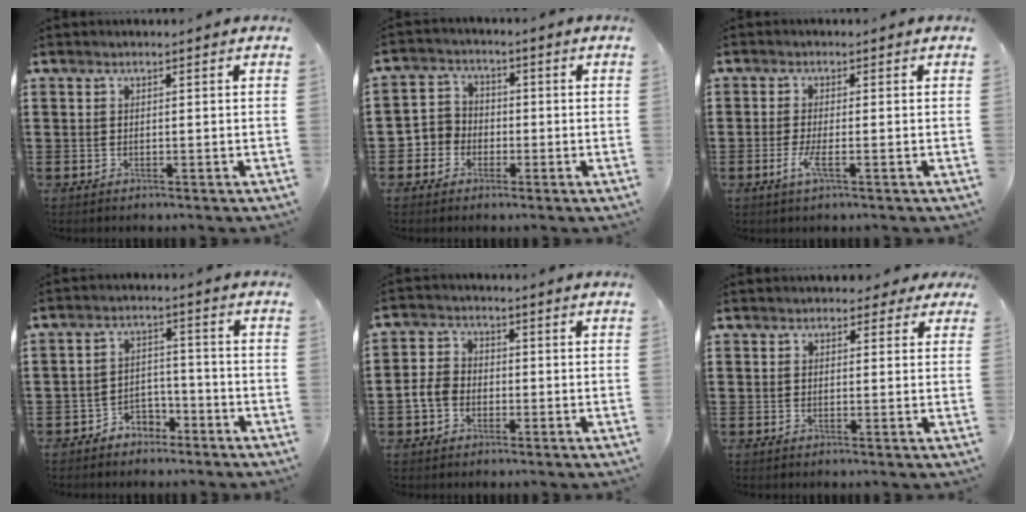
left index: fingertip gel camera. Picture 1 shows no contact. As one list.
[{"total": 4.2, "force": [-2.0, 3.7, 0.4], "torque": [-0.038, 0.005, -0.048]}, {"total": 3.1, "force": [-1.1, 0.4, 2.8], "torque": [-0.069, -0.010, -0.026]}, {"total": 4.0, "force": [-3.5, 1.8, 0.6], "torque": [-0.017, 0.012, -0.070]}, {"total": 4.4, "force": [-1.3, 3.5, 2.3], "torque": [-0.070, 0.003, -0.033]}, {"total": 1.7, "force": [1.1, 1.2, 0.6], "torque": [-0.002, 0.004, 0.016]}]